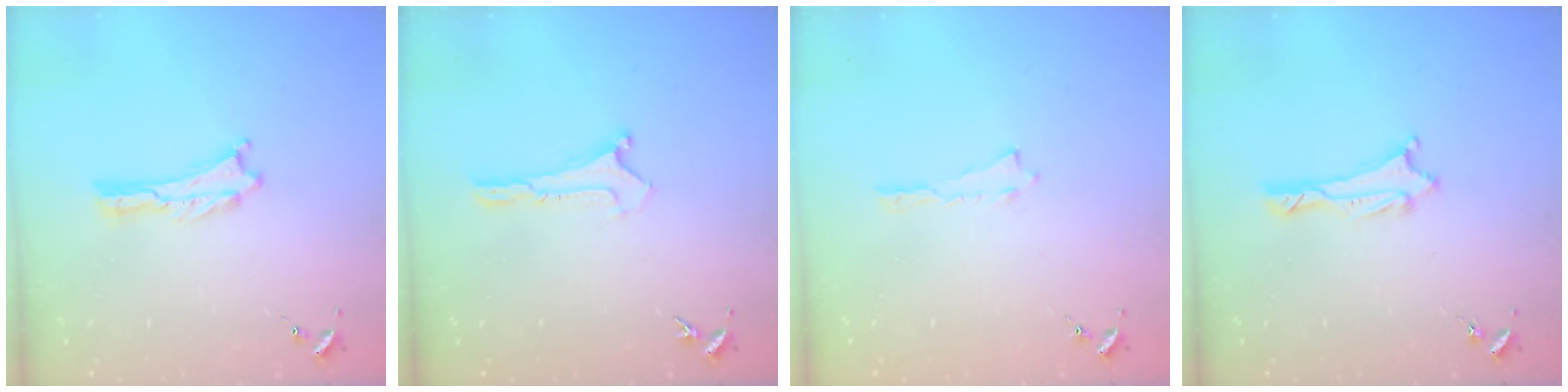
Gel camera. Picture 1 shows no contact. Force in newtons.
{"total": 0.0}
{"total": 0.0}
{"total": 1.0, "press": 1.0, "slide": 0.2}